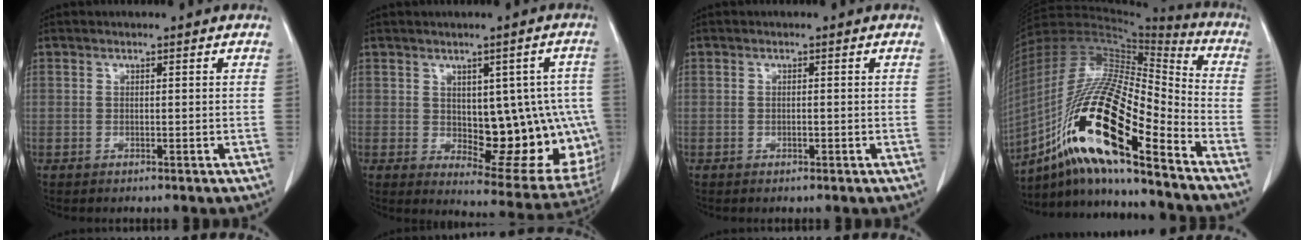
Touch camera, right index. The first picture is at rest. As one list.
[{"total": 16.2, "force": [-0.9, 7.4, 14.4], "torque": [-0.136, 0.010, 0.015]}, {"total": 0.5, "force": [-0.2, 0.0, 0.5], "torque": [-0.011, 0.000, -0.002]}, {"total": 22.5, "force": [-12.4, 3.3, 18.4], "torque": [-0.373, -0.013, -0.228]}]